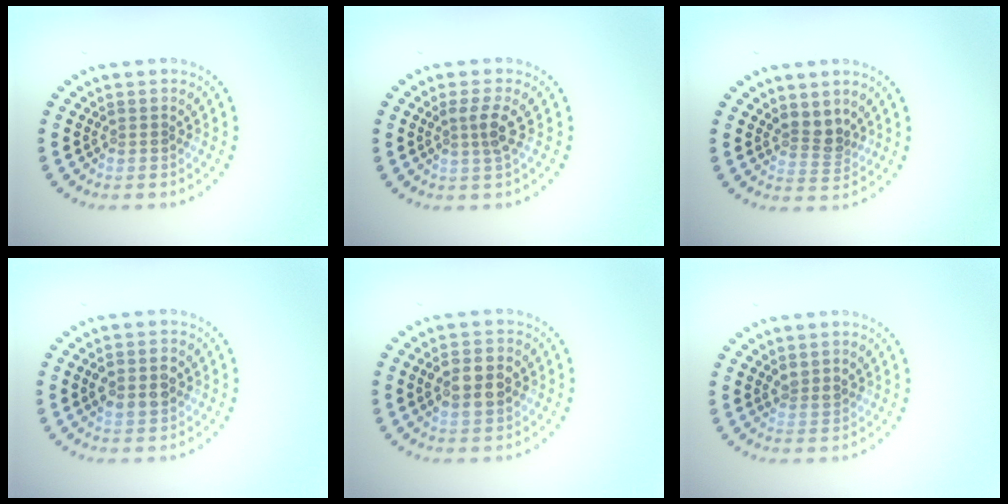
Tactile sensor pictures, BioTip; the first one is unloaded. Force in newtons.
{"total": 2.2, "press": 1.7, "slide": 1.3}
{"total": 2.3, "press": 1.8, "slide": 1.4}
{"total": 3.5, "press": 3.5, "slide": 0.1}
{"total": 3.8, "press": 3.8, "slide": 0.1}
{"total": 1.4, "press": 1.2, "slide": 0.7}